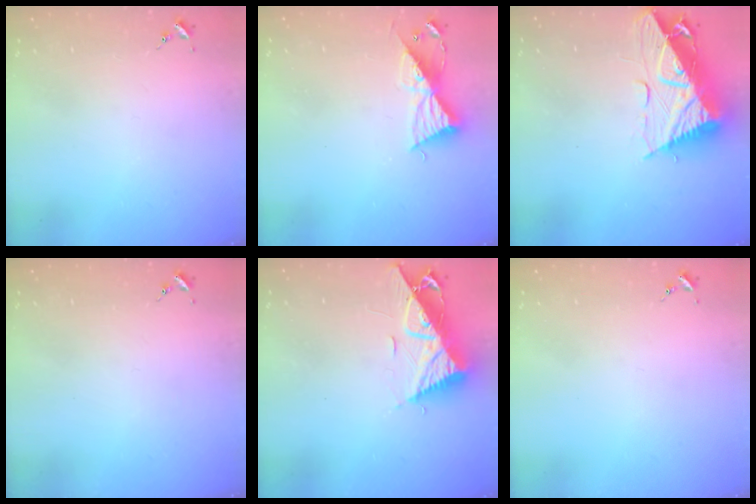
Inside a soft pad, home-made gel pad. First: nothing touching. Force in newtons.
{"total": 9.3, "press": 9.3, "slide": 0.7}
{"total": 16.6, "press": 16.5, "slide": 1.5}
{"total": 0.0}
{"total": 11.7, "press": 11.6, "slide": 0.9}
{"total": 0.0}